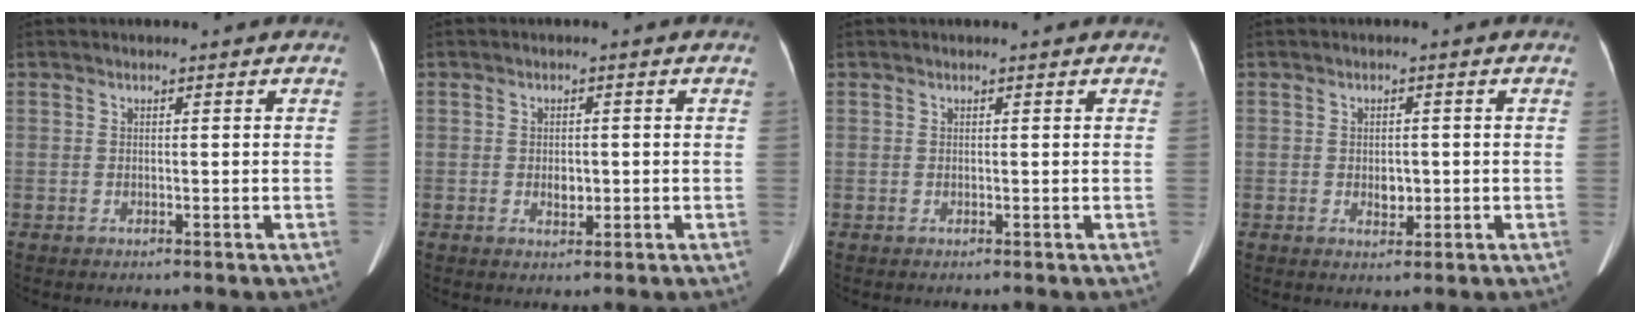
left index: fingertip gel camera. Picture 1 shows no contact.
{"total": 2.0, "force": [-0.3, 1.3, 1.5], "torque": [-0.026, -0.001, -0.002]}
{"total": 0.9, "force": [0.9, 0.0, 0.2], "torque": [-0.008, 0.005, 0.011]}
{"total": 2.1, "force": [-0.3, 1.5, 1.5], "torque": [-0.025, -0.001, -0.001]}